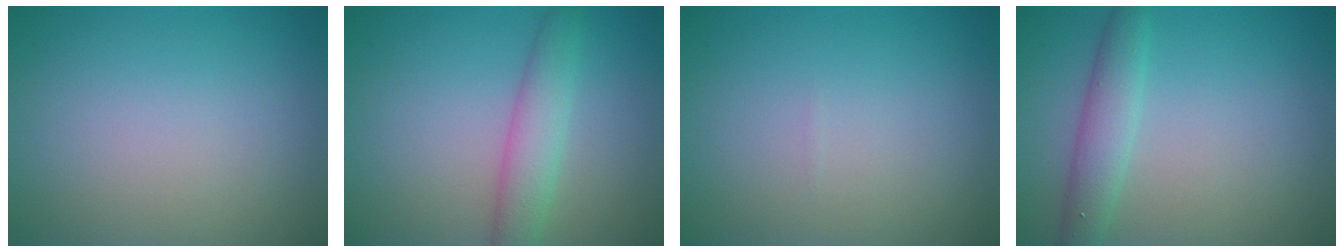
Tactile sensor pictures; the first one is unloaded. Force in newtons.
{"total": 3.3, "press": 3.3, "slide": 0.0}
{"total": 0.0}
{"total": 3.0, "press": 3.0, "slide": 0.1}